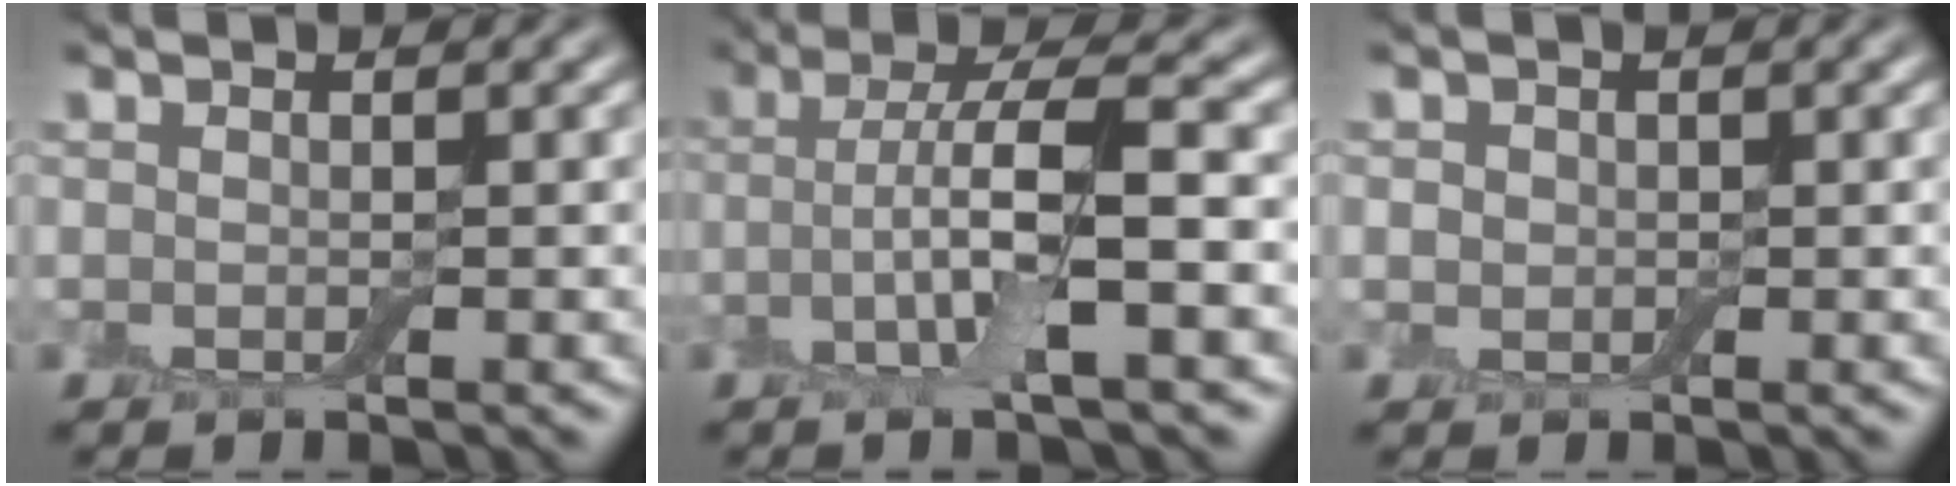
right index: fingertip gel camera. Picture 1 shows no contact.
{"total": 5.9, "force": [-1.2, 1.1, 5.7], "torque": [-0.108, 0.007, -0.026]}
{"total": 0.9, "force": [0.0, 0.9, 0.1], "torque": [0.002, -0.004, 0.000]}